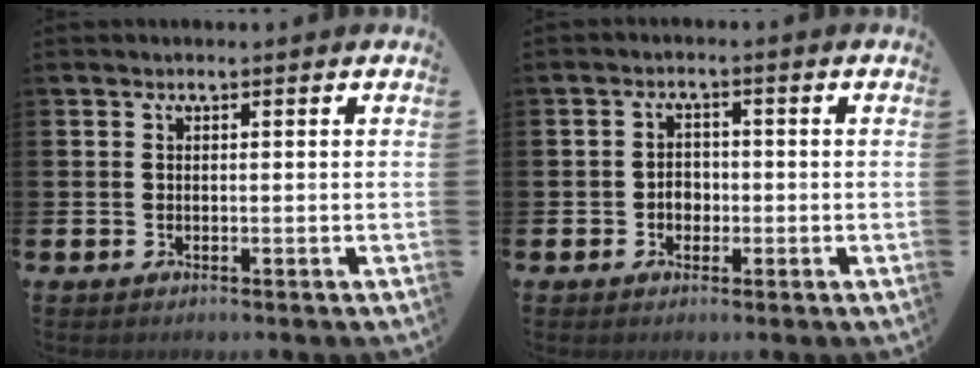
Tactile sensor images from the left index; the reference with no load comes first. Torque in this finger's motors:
{"motor_torque": [0.08, 0.01, 0.01, 0.04]}